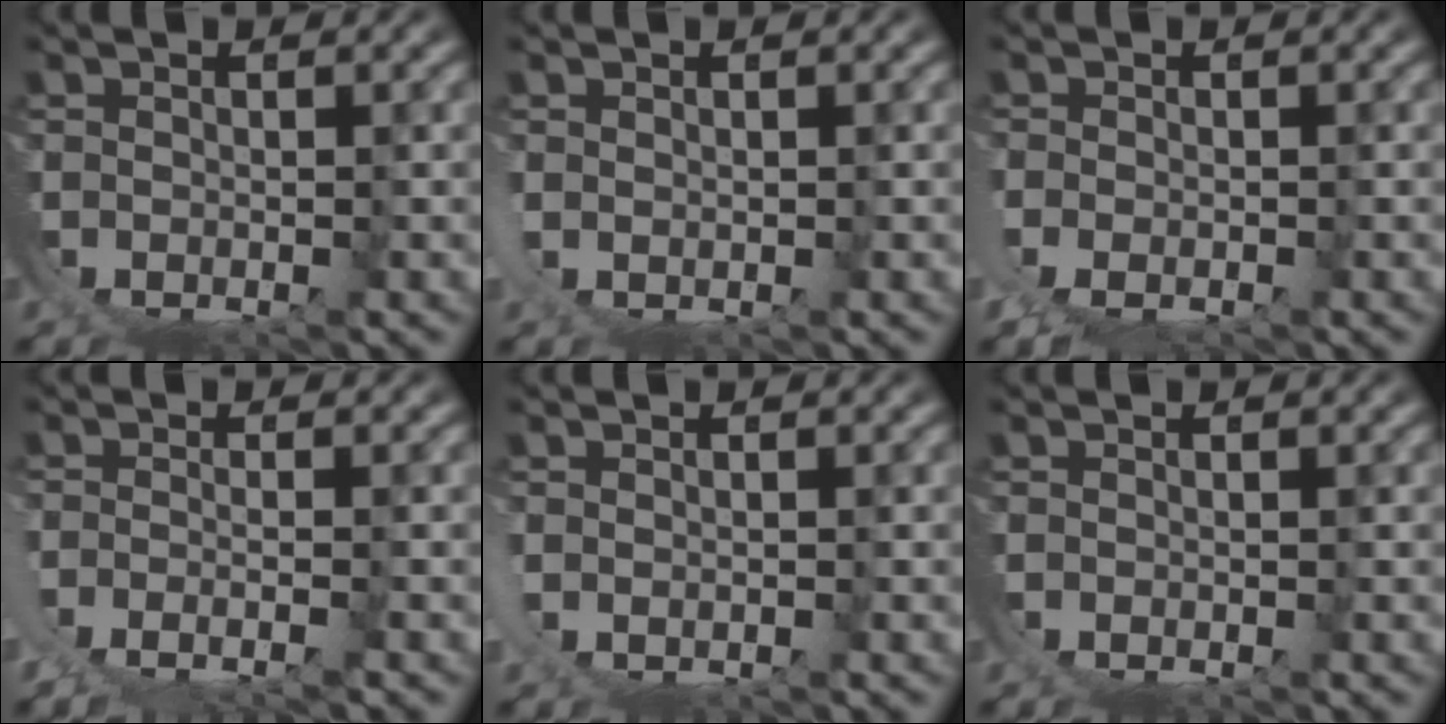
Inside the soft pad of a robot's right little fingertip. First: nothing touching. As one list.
[{"total": 1.7, "force": [1.5, -0.9, 0.1], "torque": [-0.009, 0.007, 0.027]}, {"total": 1.1, "force": [-0.1, 0.0, 1.1], "torque": [-0.017, -0.004, 0.003]}, {"total": 2.1, "force": [0.0, -1.8, 1.2], "torque": [-0.021, 0.004, 0.003]}, {"total": 1.7, "force": [1.3, -1.0, 0.1], "torque": [-0.006, 0.011, 0.023]}, {"total": 0.0}]